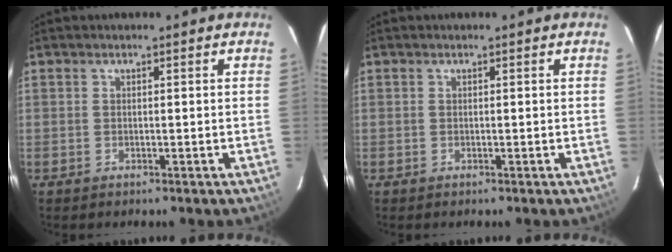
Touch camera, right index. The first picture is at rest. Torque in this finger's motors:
{"motor_torque": [0.00, 0.00, 0.00, 0.01]}